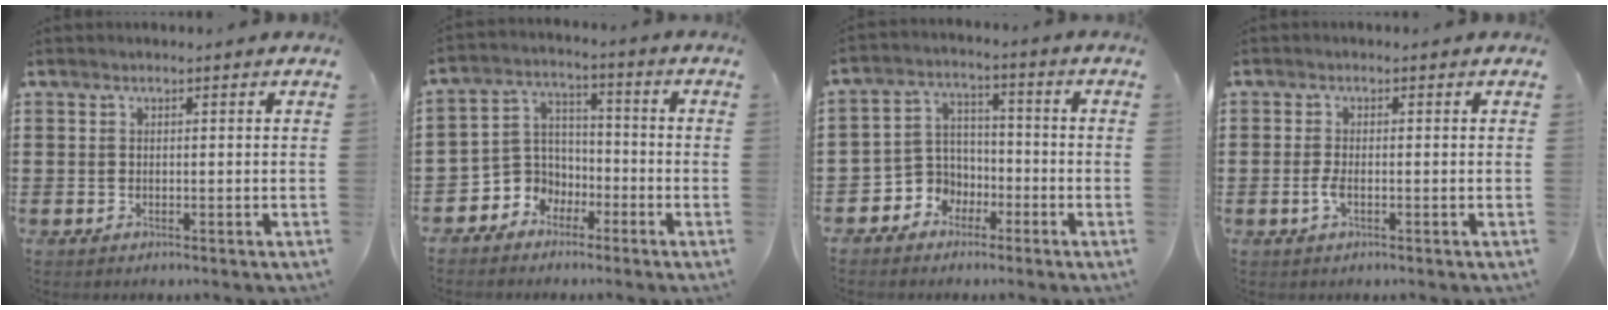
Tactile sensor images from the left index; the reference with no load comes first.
{"total": 5.9, "force": [-3.4, 4.8, 0.3], "torque": [-0.041, 0.004, -0.073]}
{"total": 5.6, "force": [-3.1, 4.7, 0.7], "torque": [-0.040, 0.005, -0.064]}
{"total": 1.8, "force": [-0.5, 0.5, 1.7], "torque": [-0.039, -0.003, -0.011]}